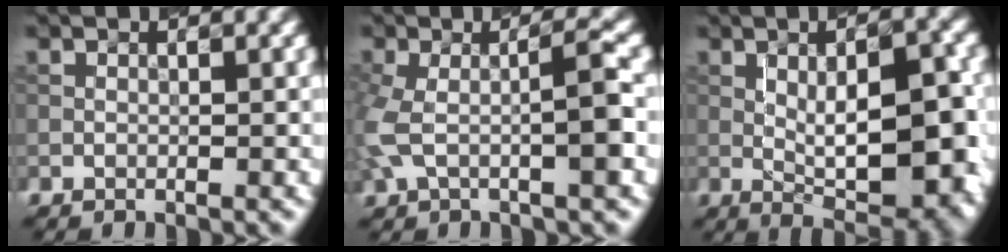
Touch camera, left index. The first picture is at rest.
{"total": 5.3, "force": [-0.4, 1.5, 5.1], "torque": [-0.107, 0.005, -0.014]}
{"total": 9.1, "force": [-0.1, 3.2, 8.6], "torque": [-0.122, 0.003, -0.001]}